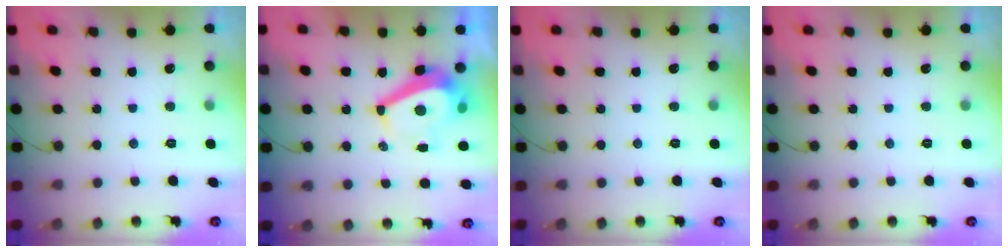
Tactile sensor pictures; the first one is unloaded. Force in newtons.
{"total": 8.3, "press": 8.3, "slide": 0.9}
{"total": 0.0}
{"total": 0.0}